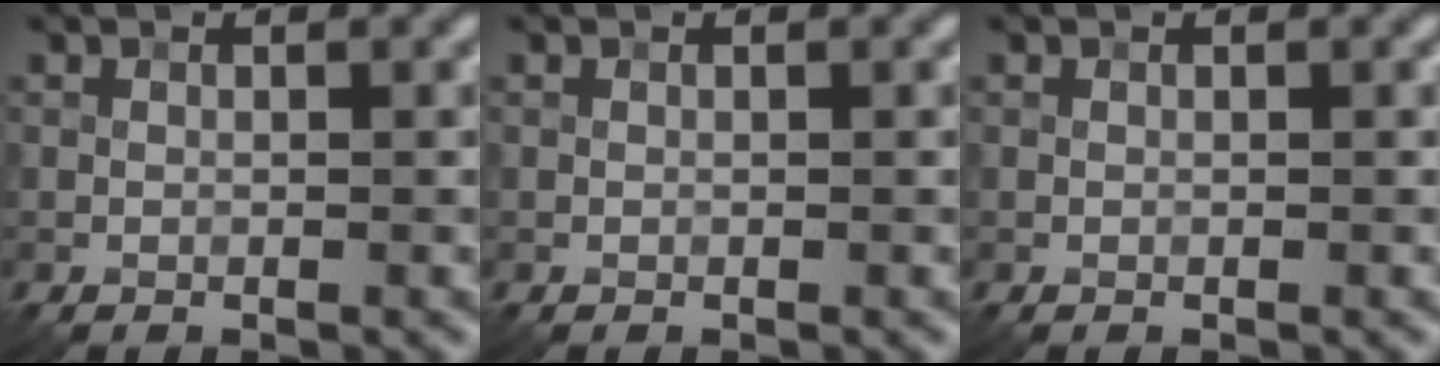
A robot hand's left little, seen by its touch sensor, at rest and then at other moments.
{"total": 0.0}
{"total": 0.0}